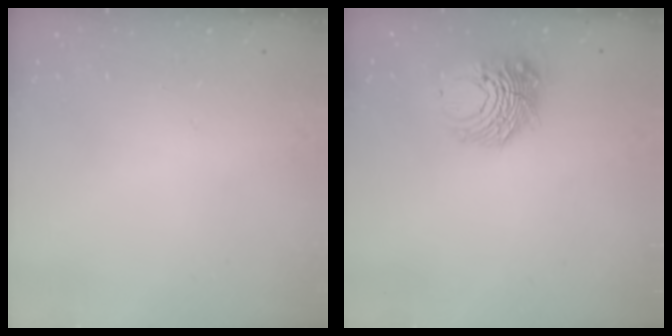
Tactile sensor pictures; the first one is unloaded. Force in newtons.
{"total": 10.4, "press": 10.4, "slide": 0.6}